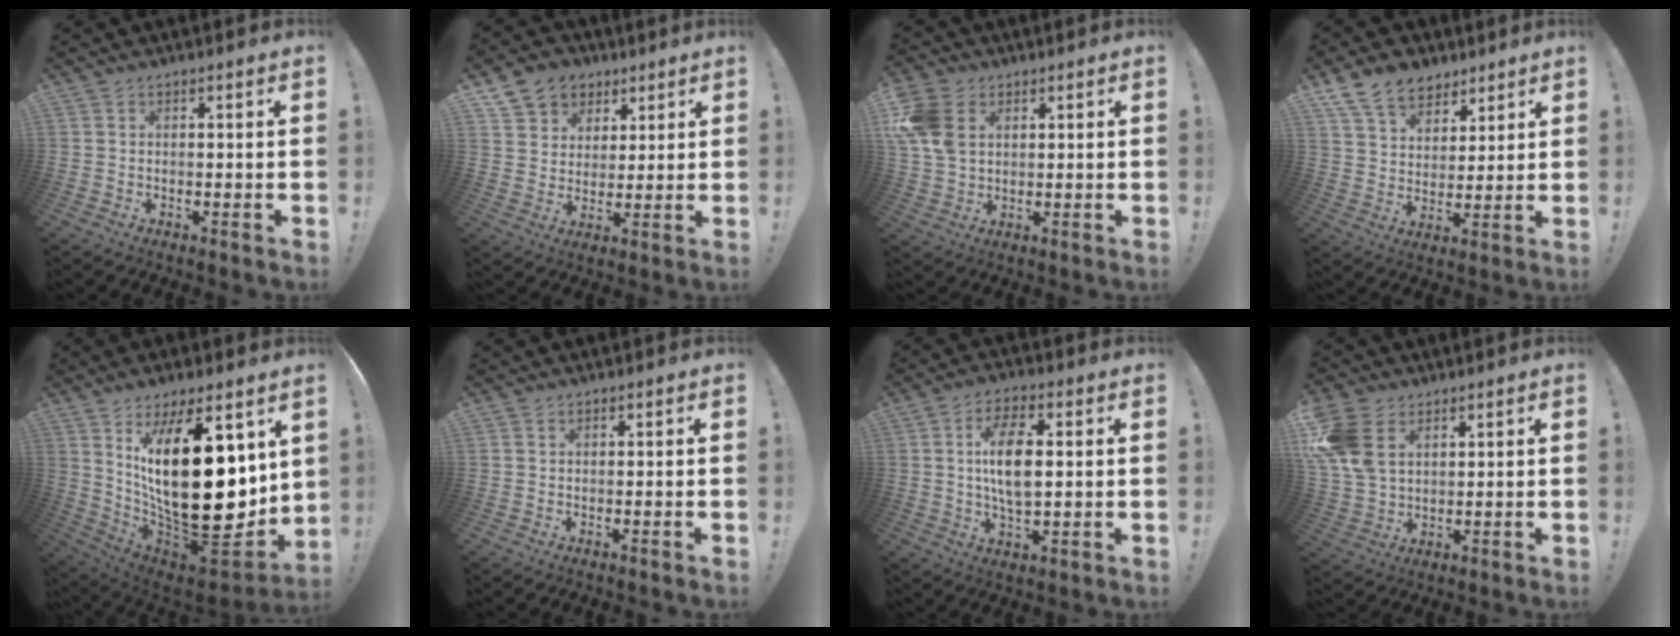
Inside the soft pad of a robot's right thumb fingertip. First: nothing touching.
{"total": 10.1, "force": [5.2, 8.3, 2.7], "torque": [-0.036, -0.029, 0.105]}
{"total": 12.3, "force": [3.6, 9.0, 7.6], "torque": [-0.155, -0.001, 0.073]}
{"total": 12.3, "force": [8.3, 8.0, 4.1], "torque": [-0.070, -0.055, 0.163]}
{"total": 30.7, "force": [5.6, 12.6, 27.4], "torque": [-0.502, -0.063, 0.102]}
{"total": 0.0}
{"total": 11.2, "force": [1.4, 5.3, 9.7], "torque": [-0.167, -0.003, 0.020]}
{"total": 13.1, "force": [4.7, 9.2, 8.0], "torque": [-0.163, -0.011, 0.094]}